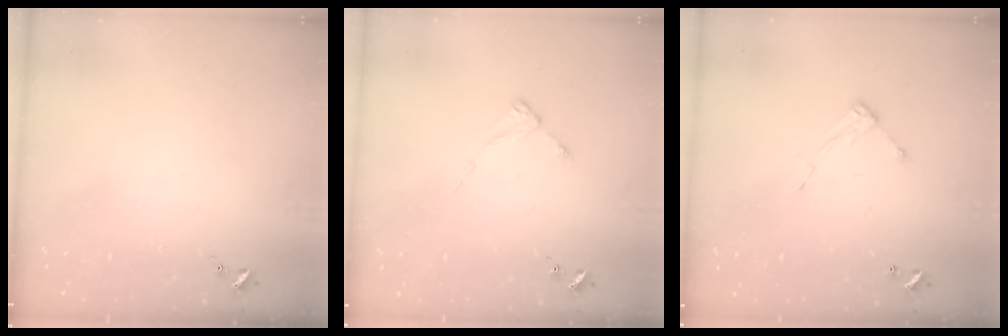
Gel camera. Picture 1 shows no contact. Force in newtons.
{"total": 2.2, "press": 2.2, "slide": 0.4}
{"total": 6.1, "press": 6.1, "slide": 0.2}